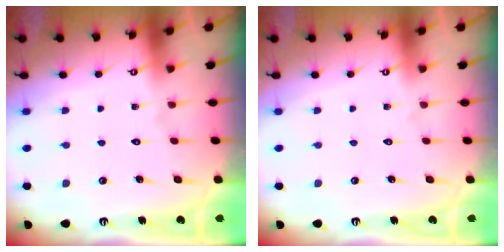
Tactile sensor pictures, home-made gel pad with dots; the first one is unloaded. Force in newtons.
{"total": 0.0}